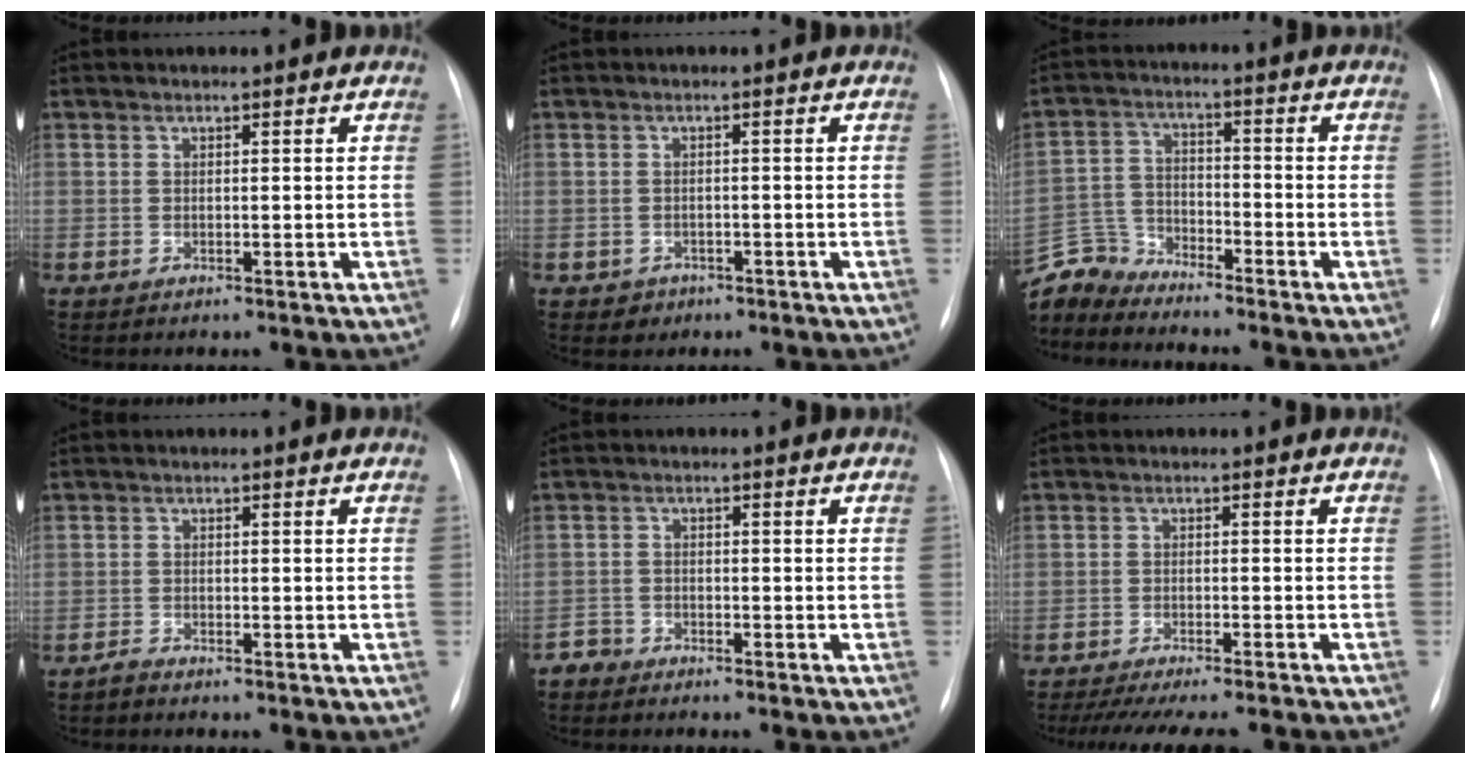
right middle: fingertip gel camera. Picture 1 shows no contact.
{"total": 1.9, "force": [-1.1, 1.6, 0.0], "torque": [0.004, 0.008, -0.011]}
{"total": 7.0, "force": [-6.9, 0.9, -1.0], "torque": [0.014, 0.012, -0.139]}
{"total": 0.9, "force": [-0.8, 0.0, 0.2], "torque": [-0.008, -0.003, -0.015]}
{"total": 1.9, "force": [-1.7, 0.5, -0.6], "torque": [0.015, -0.002, -0.034]}
{"total": 13.6, "force": [-12.0, 1.4, 6.3], "torque": [-0.093, -0.020, -0.162]}